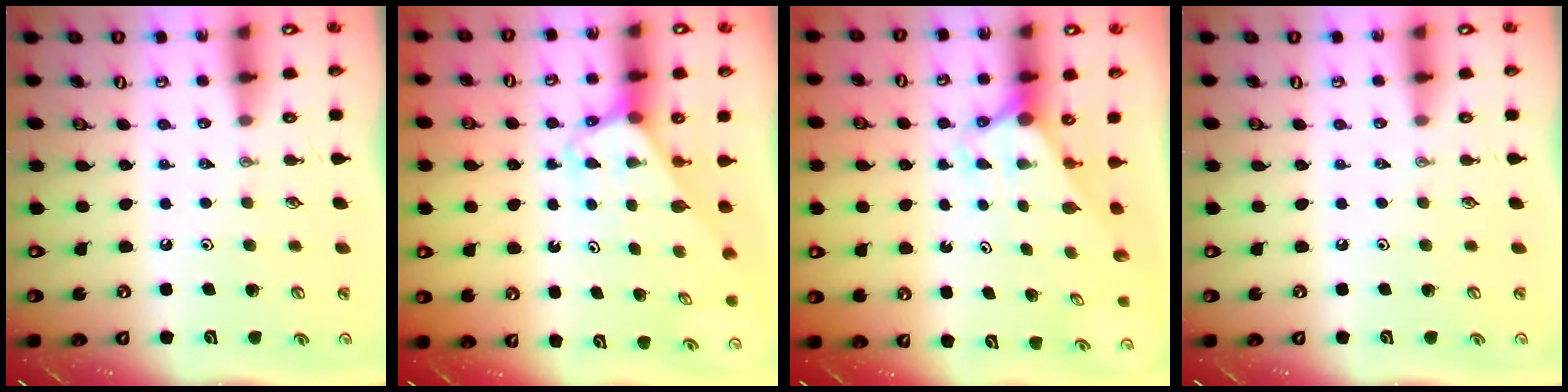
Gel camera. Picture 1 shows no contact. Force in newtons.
{"total": 3.1, "press": 3.1, "slide": 0.2}
{"total": 2.7, "press": 2.7, "slide": 0.0}
{"total": 0.0}